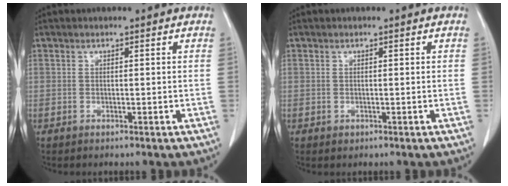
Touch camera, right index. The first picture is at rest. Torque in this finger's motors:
{"motor_torque": [-0.08, -0.15, -0.04, -0.03]}